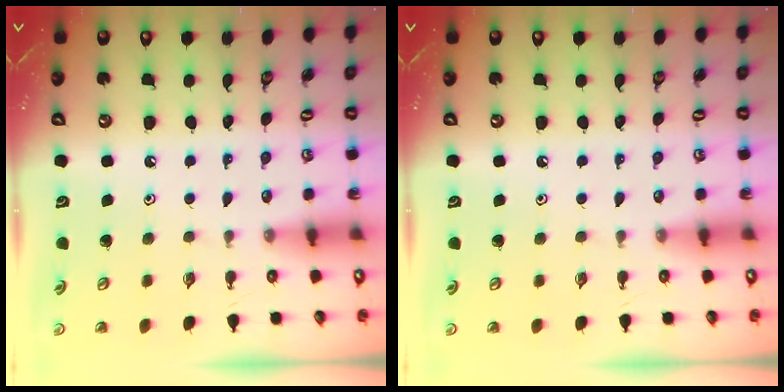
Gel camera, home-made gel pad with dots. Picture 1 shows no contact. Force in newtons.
{"total": 0.0}